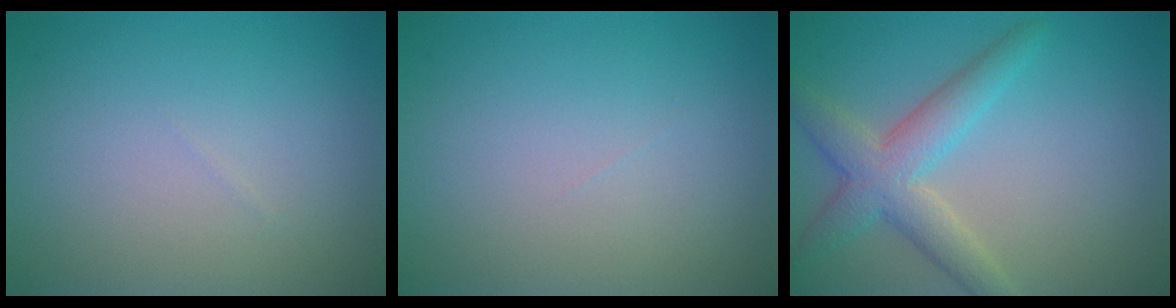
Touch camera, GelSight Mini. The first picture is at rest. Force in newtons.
{"total": 0.0}
{"total": 4.6, "press": 4.6, "slide": 0.3}